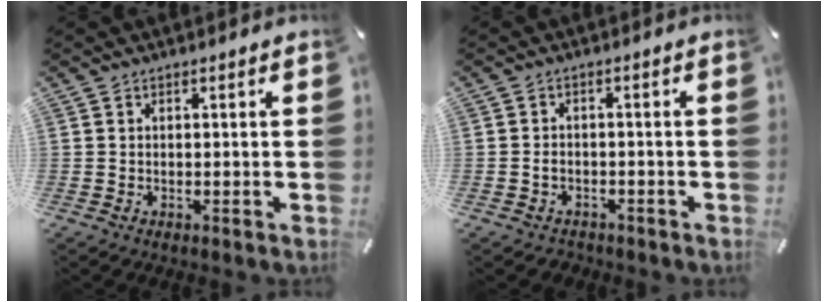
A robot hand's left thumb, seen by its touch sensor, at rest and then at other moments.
{"total": 2.7, "force": [-1.0, 2.1, 1.3], "torque": [-0.032, 0.004, -0.023]}